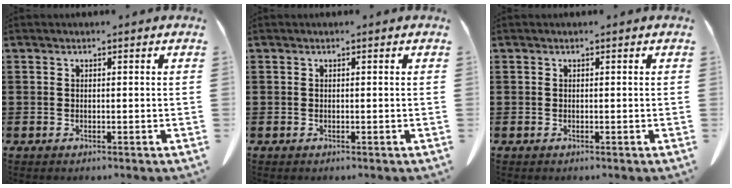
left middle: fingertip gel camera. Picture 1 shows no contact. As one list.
[{"total": 0.0}, {"total": 0.0}]